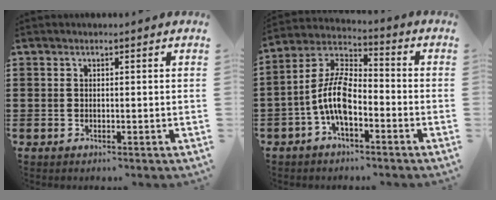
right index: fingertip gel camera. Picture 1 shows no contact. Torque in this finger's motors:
{"motor_torque": [2.14, 0.00, 1.05, 0.21]}